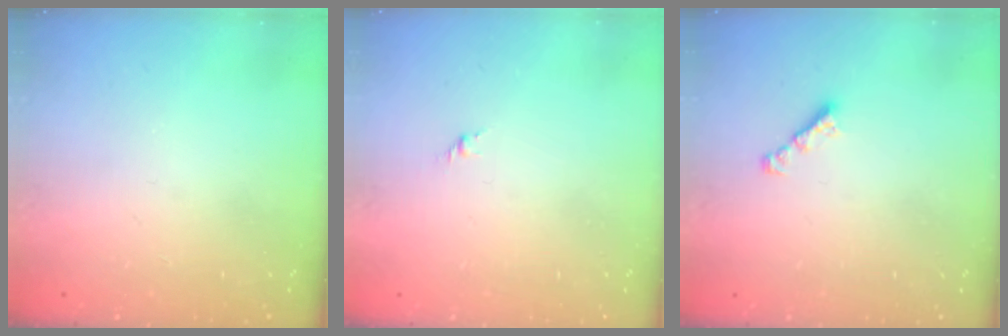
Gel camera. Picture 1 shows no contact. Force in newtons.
{"total": 1.6, "press": 1.5, "slide": 0.6}
{"total": 2.2, "press": 2.1, "slide": 0.6}